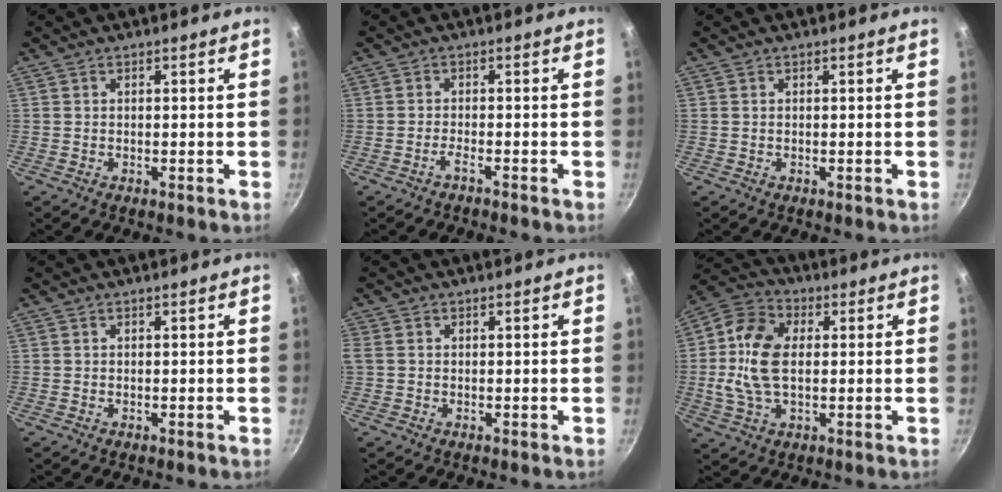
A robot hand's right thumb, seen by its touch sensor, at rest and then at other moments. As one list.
[{"total": 1.4, "force": [-1.2, 0.0, 0.6], "torque": [-0.020, 0.013, -0.024]}, {"total": 0.0}, {"total": 0.0}, {"total": 1.7, "force": [0.1, 1.3, 1.1], "torque": [-0.026, 0.002, 0.002]}, {"total": 13.2, "force": [0.5, 8.0, 10.5], "torque": [-0.195, 0.019, -0.006]}]